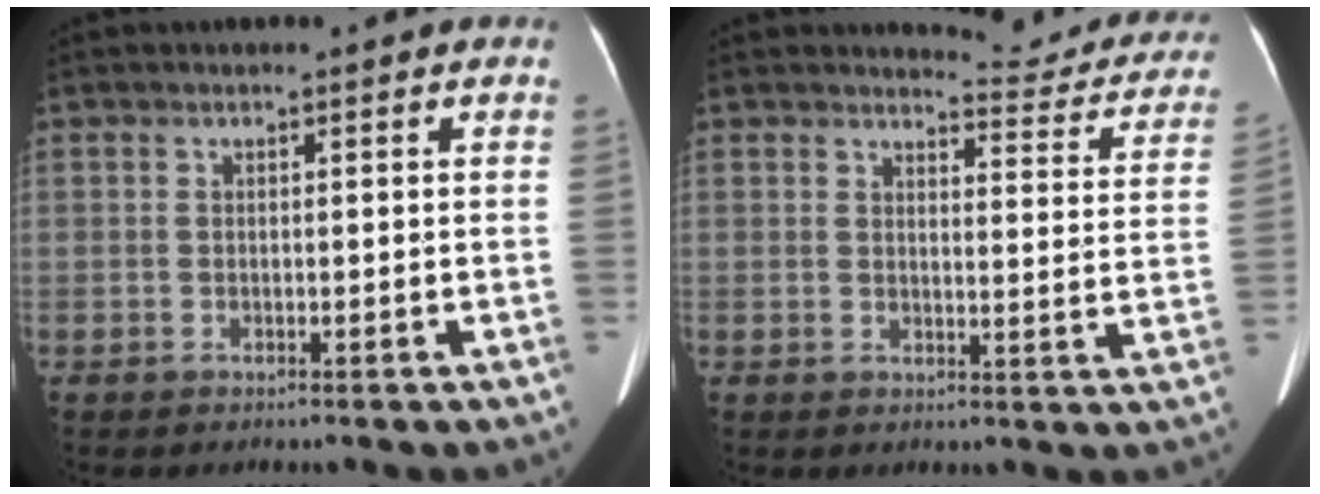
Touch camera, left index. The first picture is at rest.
{"total": 10.9, "force": [10.6, 1.9, 1.5], "torque": [0.007, -0.048, 0.098]}